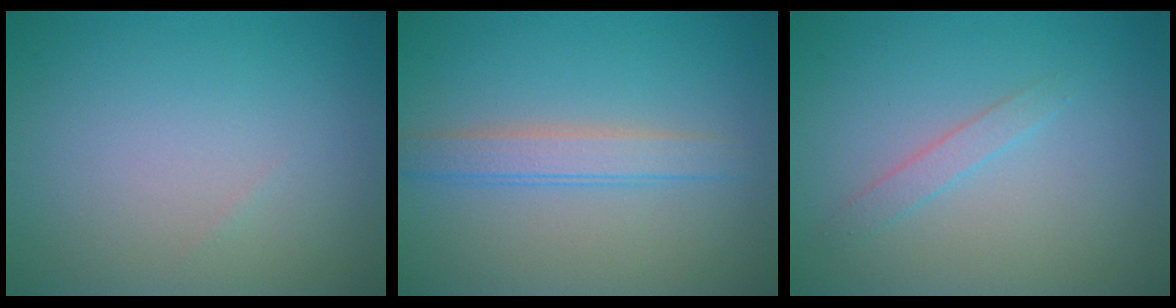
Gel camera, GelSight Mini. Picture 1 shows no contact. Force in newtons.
{"total": 2.5, "press": 2.5, "slide": 0.1}
{"total": 1.3, "press": 1.3, "slide": 0.1}